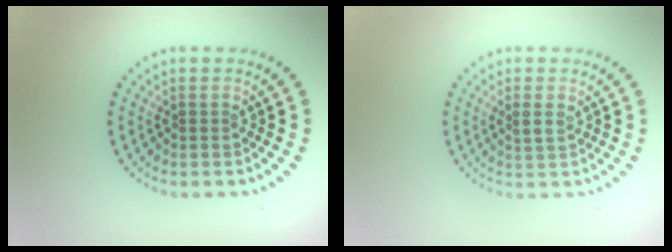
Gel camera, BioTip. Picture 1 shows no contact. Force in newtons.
{"total": 1.4, "press": 1.3, "slide": 0.6}